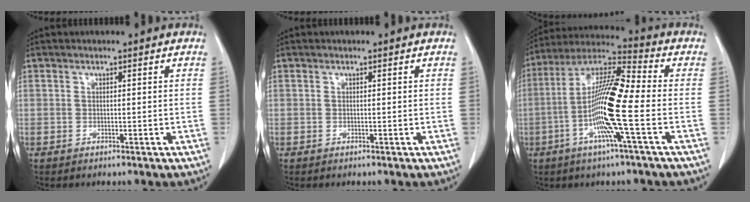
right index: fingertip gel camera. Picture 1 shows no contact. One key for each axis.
{"total": 0.0}
{"total": 14.4, "fx": -3.3, "fy": 0.1, "fz": 14.0, "tx": -0.274, "ty": 0.000, "tz": -0.077}